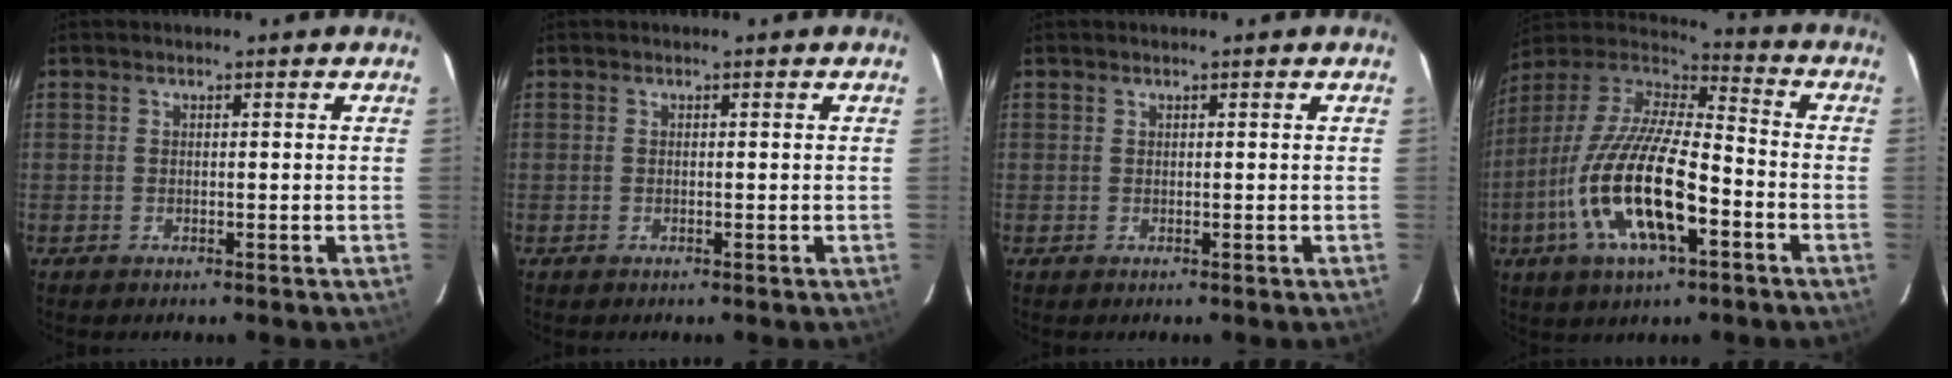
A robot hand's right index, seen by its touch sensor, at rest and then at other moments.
{"total": 0.0}
{"total": 0.0}
{"total": 20.5, "force": [-7.3, 6.9, 18.0], "torque": [-0.361, -0.023, -0.140]}